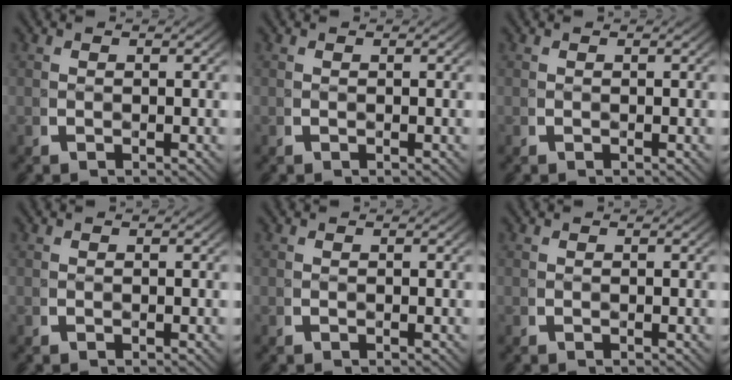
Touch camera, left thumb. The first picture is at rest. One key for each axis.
{"total": 0.0}
{"total": 0.0}
{"total": 0.0}
{"total": 0.0}
{"total": 0.0}